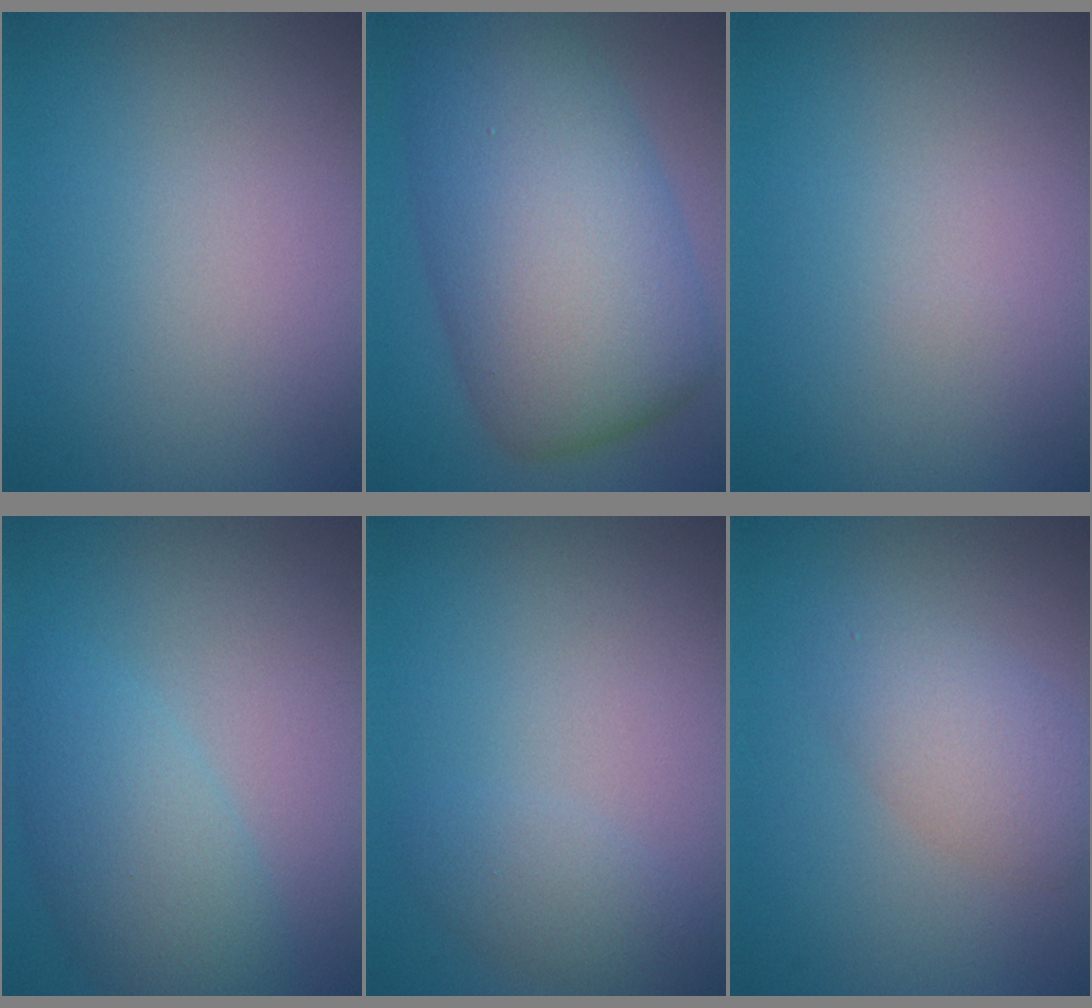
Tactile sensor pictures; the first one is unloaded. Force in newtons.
{"total": 11.7, "press": 11.7, "slide": 0.1}
{"total": 0.0}
{"total": 4.6, "press": 4.6, "slide": 0.3}
{"total": 1.9, "press": 1.9, "slide": 0.1}
{"total": 3.1, "press": 3.1, "slide": 0.0}